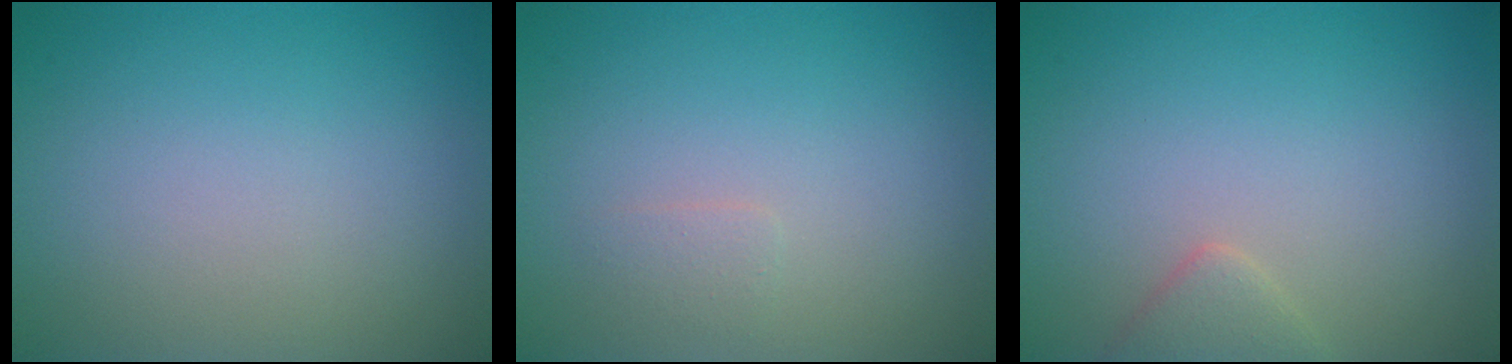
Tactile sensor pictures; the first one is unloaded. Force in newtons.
{"total": 0.8, "press": 0.8, "slide": 0.1}
{"total": 1.6, "press": 1.6, "slide": 0.1}